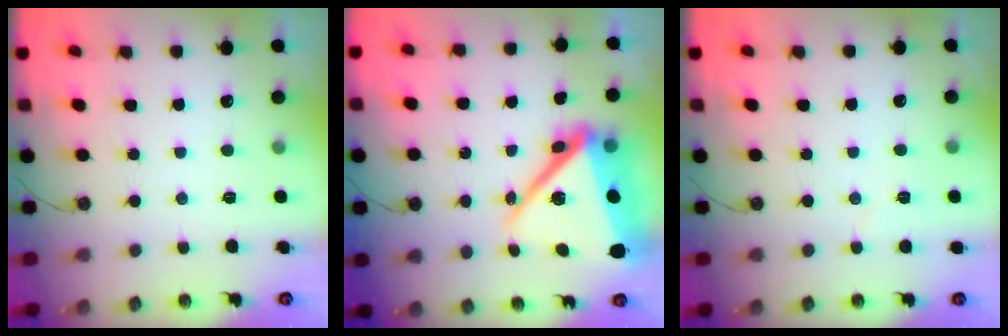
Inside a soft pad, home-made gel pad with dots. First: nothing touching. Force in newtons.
{"total": 22.4, "press": 22.3, "slide": 2.0}
{"total": 4.1, "press": 3.1, "slide": 2.7}